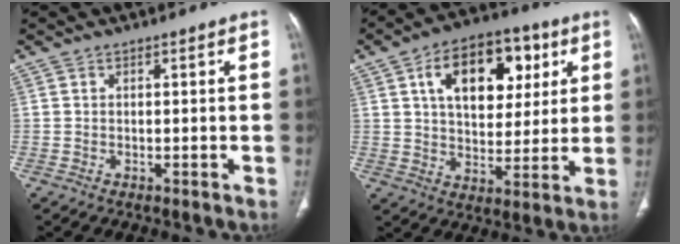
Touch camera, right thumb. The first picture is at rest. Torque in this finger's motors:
{"motor_torque": [0.45, 3.71, 1.58, 0.07, 0.12]}